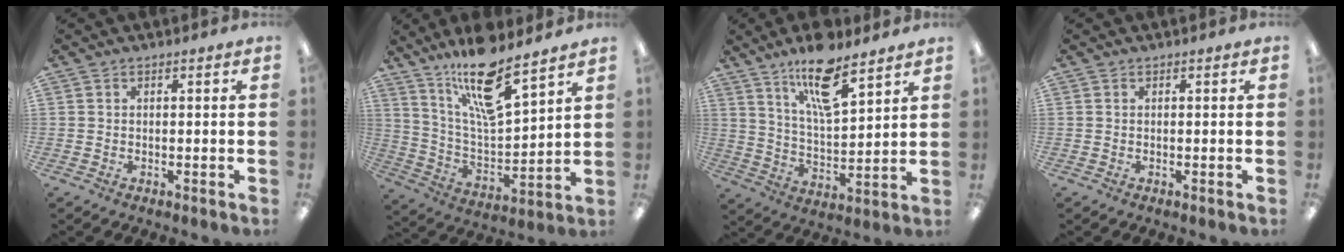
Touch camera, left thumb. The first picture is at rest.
{"total": 16.6, "force": [12.4, 4.2, 10.1], "torque": [-0.182, -0.073, 0.208]}
{"total": 15.0, "force": [10.4, 5.0, 9.6], "torque": [-0.159, -0.046, 0.174]}
{"total": 0.0}